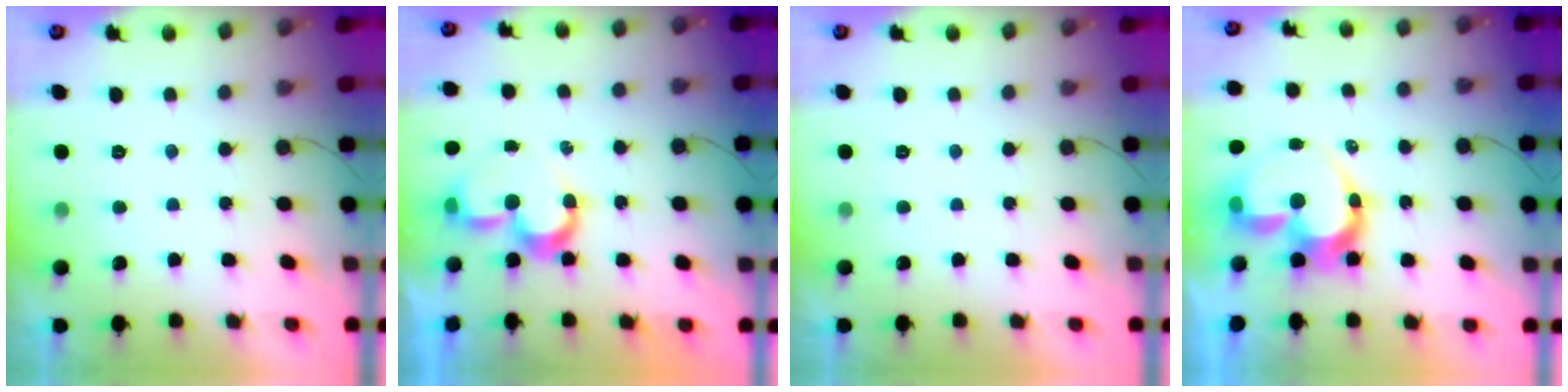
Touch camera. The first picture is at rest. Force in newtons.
{"total": 9.5, "press": 9.5, "slide": 0.9}
{"total": 2.0, "press": 2.0, "slide": 0.1}
{"total": 14.4, "press": 14.3, "slide": 1.6}